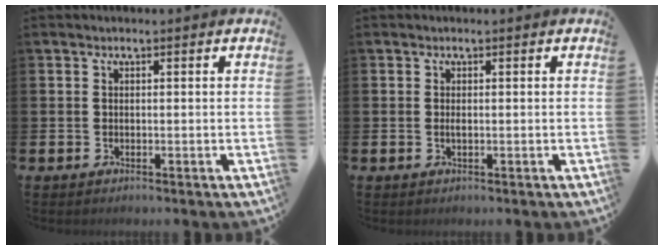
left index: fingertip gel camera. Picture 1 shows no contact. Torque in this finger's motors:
{"motor_torque": [0.40, 0.02, -0.04, 0.00]}